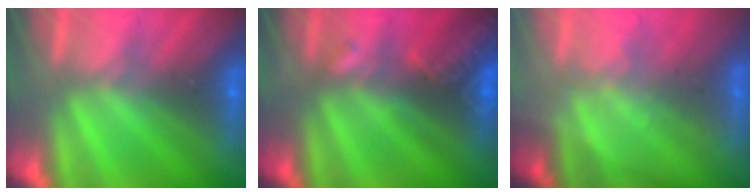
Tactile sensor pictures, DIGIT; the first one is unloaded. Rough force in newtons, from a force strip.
{"total": 2.8}
{"total": 1.4}